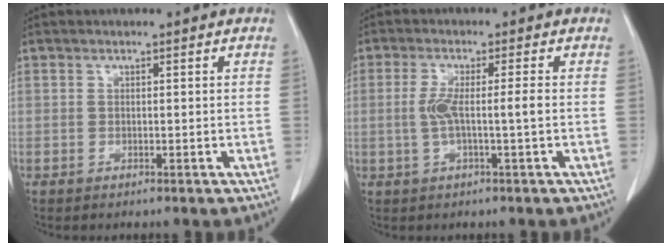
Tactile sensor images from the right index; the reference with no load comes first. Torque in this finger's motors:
{"motor_torque": [0.65, -0.19, 0.22, 0.08]}